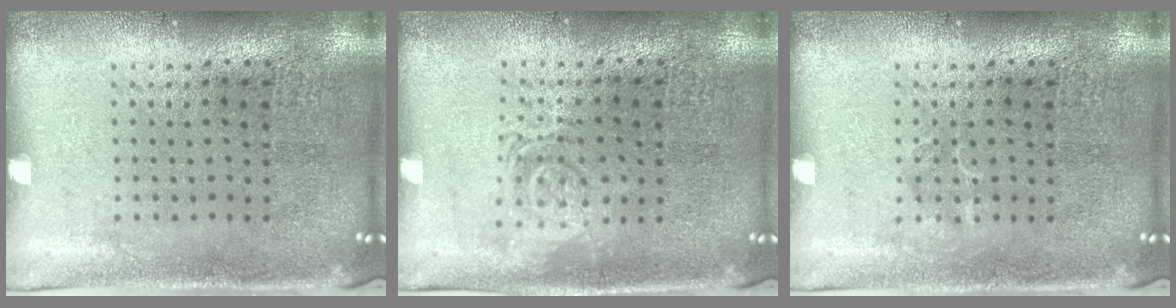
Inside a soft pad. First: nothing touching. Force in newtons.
{"total": 1.2, "press": 1.2, "slide": 0.2}
{"total": 0.7, "press": 0.7, "slide": 0.2}